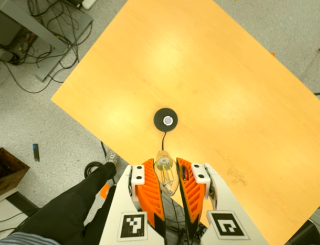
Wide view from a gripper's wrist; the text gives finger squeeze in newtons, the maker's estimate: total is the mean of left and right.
{"total": 22.1, "left": 26.0, "right": 18.3}